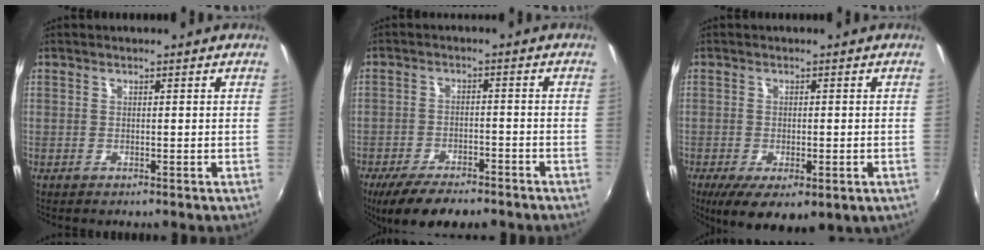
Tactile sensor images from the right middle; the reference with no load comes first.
{"total": 11.7, "force": [-9.1, 3.5, 6.4], "torque": [-0.140, -0.030, -0.145]}
{"total": 9.8, "force": [-4.5, 4.0, 7.7], "torque": [-0.141, -0.039, -0.063]}